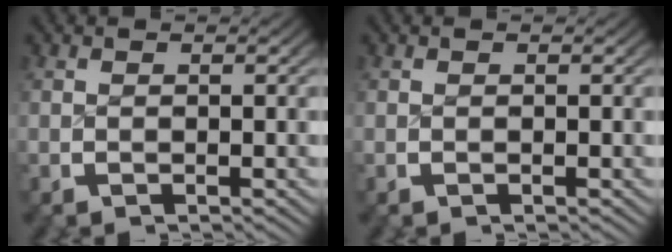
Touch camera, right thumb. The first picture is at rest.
{"total": 0.0}